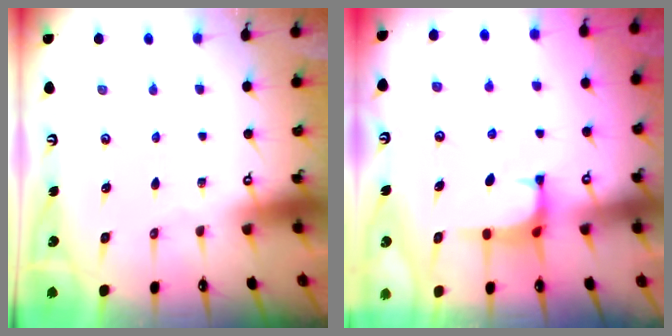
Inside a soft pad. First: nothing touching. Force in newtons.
{"total": 0.5, "press": 0.4, "slide": 0.3}